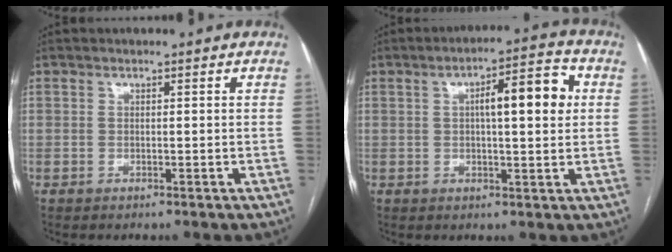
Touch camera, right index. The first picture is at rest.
{"total": 9.1, "force": [1.9, 2.1, 8.6], "torque": [-0.128, 0.022, 0.028]}